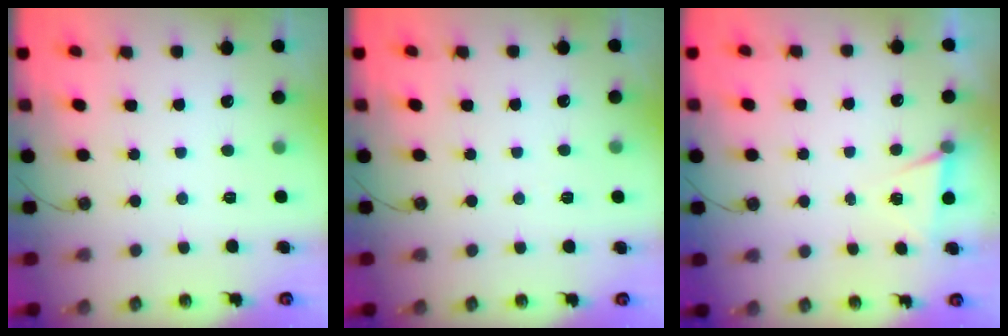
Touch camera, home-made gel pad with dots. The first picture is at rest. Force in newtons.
{"total": 3.7, "press": 1.6, "slide": 3.3}
{"total": 4.9, "press": 2.0, "slide": 4.5}